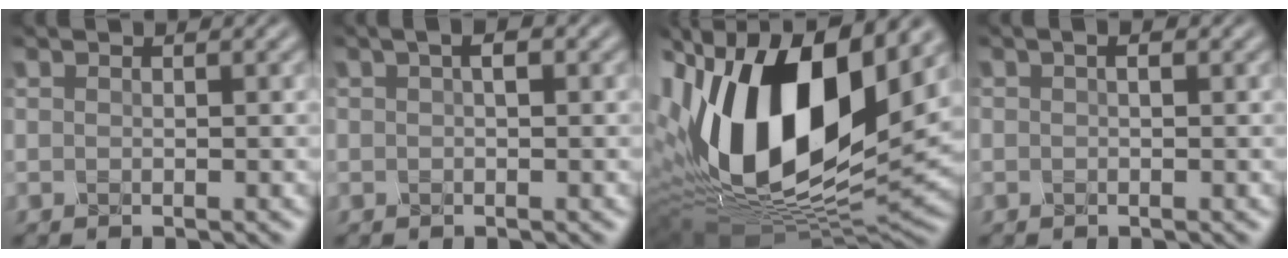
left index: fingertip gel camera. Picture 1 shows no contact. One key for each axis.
{"total": 1.1, "fx": 0.4, "fy": -0.3, "fz": 1.0, "tx": -0.026, "ty": 0.008, "tz": 0.017}
{"total": 16.1, "fx": 3.4, "fy": 8.9, "fz": 12.9, "tx": -0.265, "ty": 0.007, "tz": 0.056}
{"total": 0.6, "fx": 0.3, "fy": -0.2, "fz": 0.5, "tx": -0.015, "ty": 0.006, "tz": 0.010}